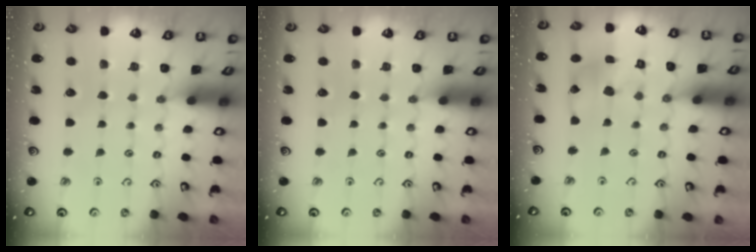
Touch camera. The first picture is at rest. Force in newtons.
{"total": 0.0}
{"total": 9.9, "press": 9.8, "slide": 1.1}